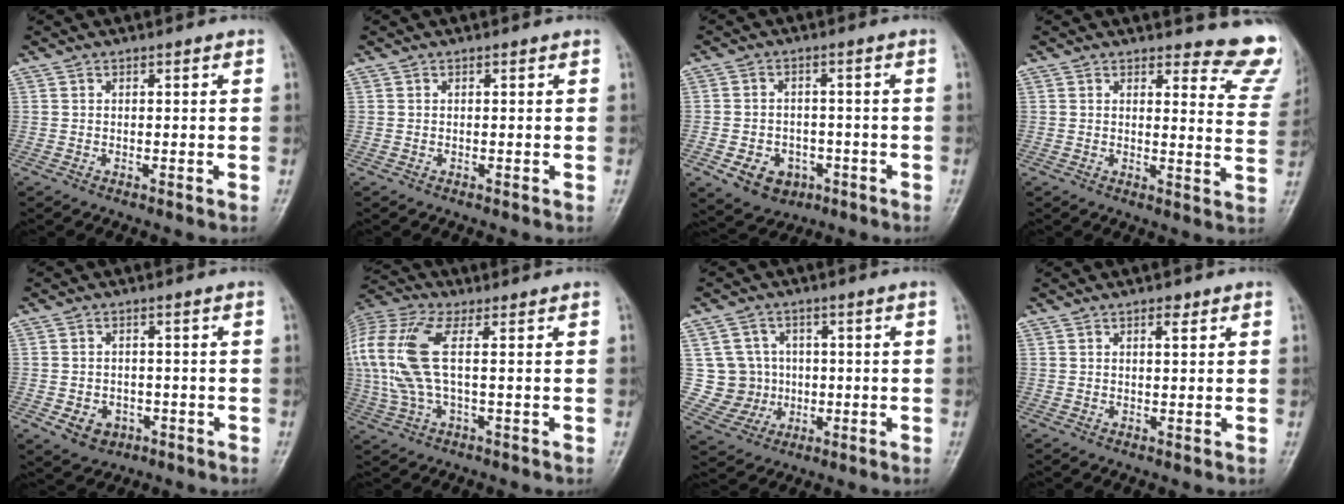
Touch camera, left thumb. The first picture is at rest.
{"total": 0.0}
{"total": 7.8, "force": [-3.3, 6.1, 3.5], "torque": [-0.041, 0.023, -0.040]}
{"total": 10.9, "force": [10.2, 2.8, 2.7], "torque": [0.012, -0.102, 0.085]}
{"total": 4.8, "force": [-1.9, 3.9, 2.1], "torque": [-0.025, 0.012, -0.018]}
{"total": 13.5, "force": [1.8, 5.0, 12.4], "torque": [-0.314, 0.024, 0.036]}
{"total": 7.7, "force": [0.6, 7.6, 1.2], "torque": [0.013, 0.007, 0.015]}
{"total": 1.8, "force": [1.0, 0.7, 1.3], "torque": [-0.016, -0.004, 0.014]}